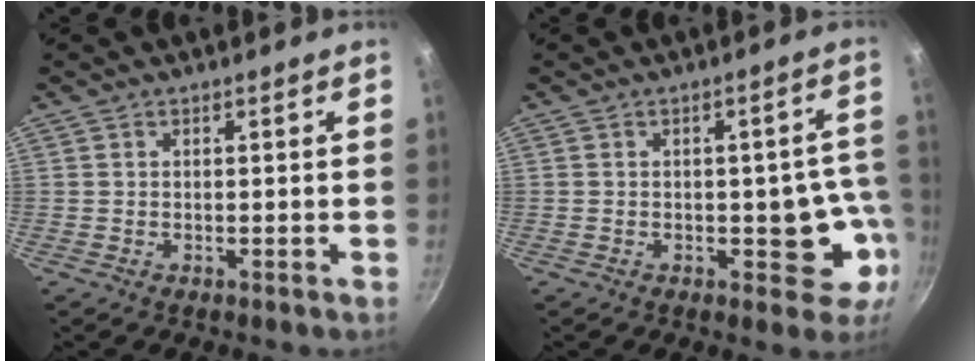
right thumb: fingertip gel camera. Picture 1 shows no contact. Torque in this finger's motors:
{"motor_torque": [2.01, 1.49, 1.16, -0.76, 0.07]}